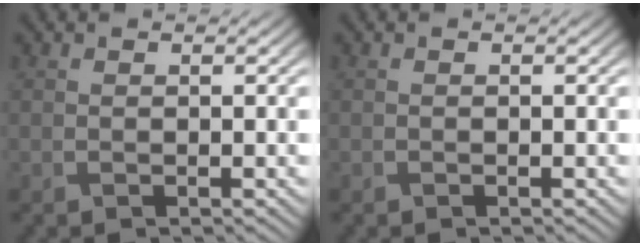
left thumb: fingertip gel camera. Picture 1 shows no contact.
{"total": 0.0}